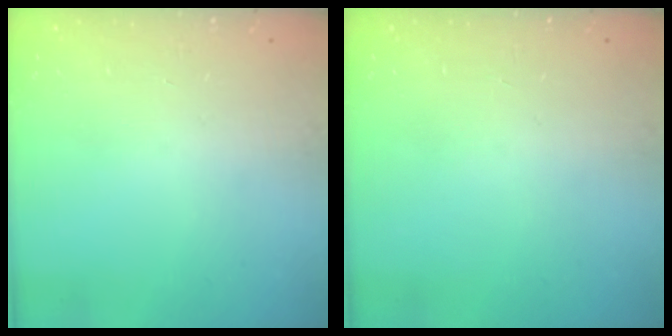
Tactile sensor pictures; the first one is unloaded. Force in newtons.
{"total": 0.0}